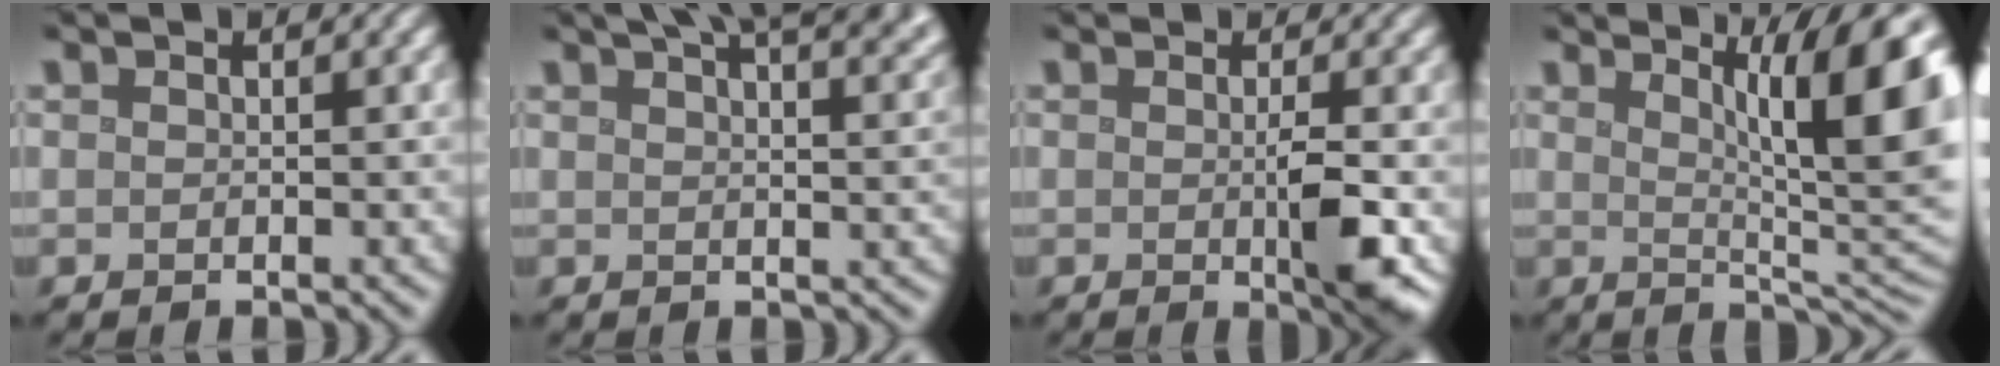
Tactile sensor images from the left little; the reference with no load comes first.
{"total": 11.7, "force": [7.8, 4.5, 7.5], "torque": [-0.057, 0.055, 0.072]}
{"total": 3.2, "force": [-0.3, 0.4, 3.2], "torque": [-0.051, -0.005, -0.002]}
{"total": 11.4, "force": [3.6, 2.9, 10.5], "torque": [-0.101, 0.006, 0.048]}